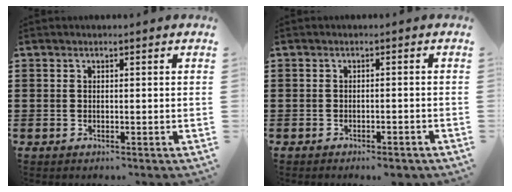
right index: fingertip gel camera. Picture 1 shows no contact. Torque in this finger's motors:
{"motor_torque": [-0.02, 0.03, -0.31, -0.08]}